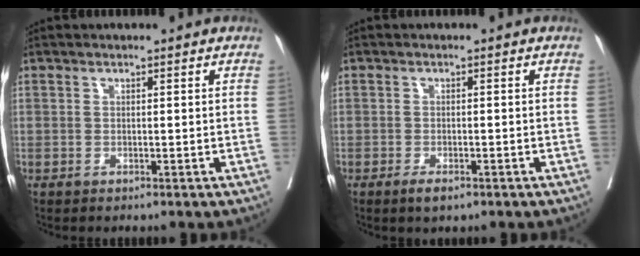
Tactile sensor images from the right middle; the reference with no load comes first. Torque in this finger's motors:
{"motor_torque": [0.55, -0.45, 0.20, 0.05]}